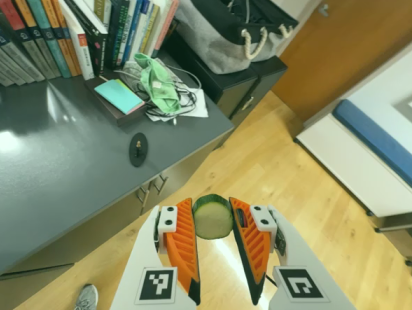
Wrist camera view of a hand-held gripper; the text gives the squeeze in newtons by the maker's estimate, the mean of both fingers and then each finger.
{"total": 8.9, "left": 8.7, "right": 9.1}